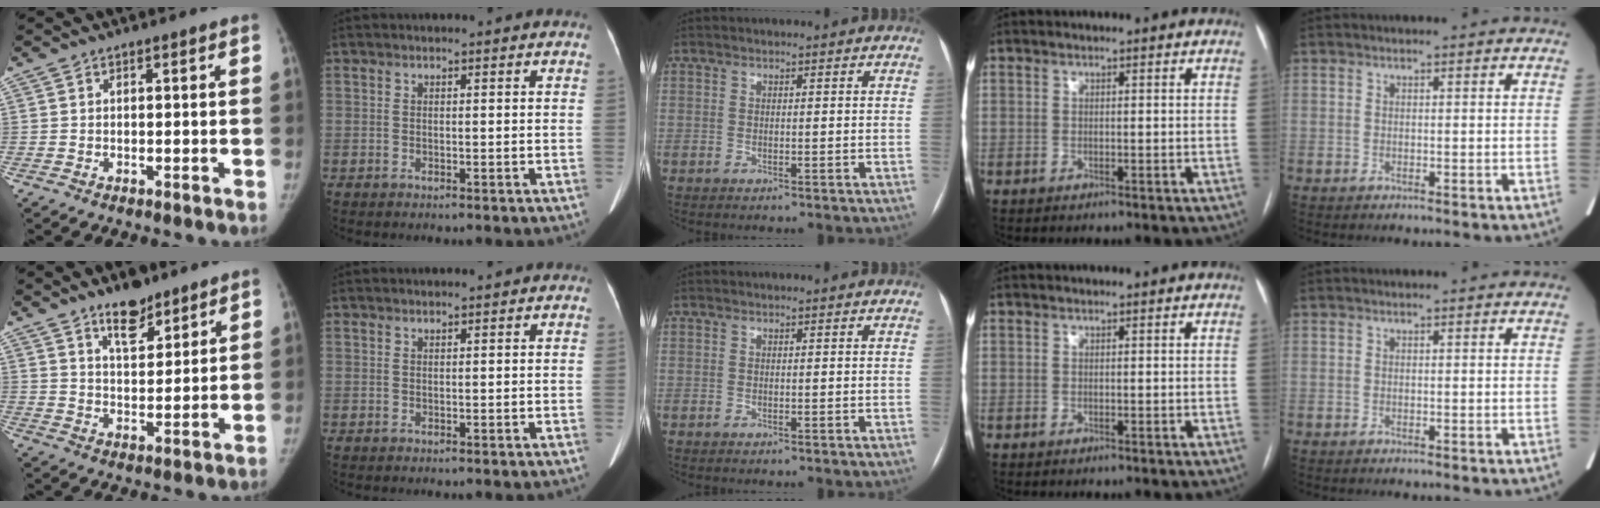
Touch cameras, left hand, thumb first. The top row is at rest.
{"thumb": {"total": 8.2, "force": [6.0, 3.4, 4.5], "torque": [-0.046, -0.043, 0.101]}}